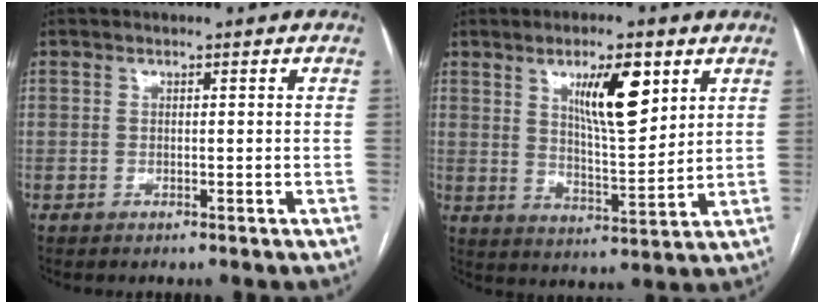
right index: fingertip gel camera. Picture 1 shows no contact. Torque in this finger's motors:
{"motor_torque": [0.59, 0.48, 0.32, 0.12]}